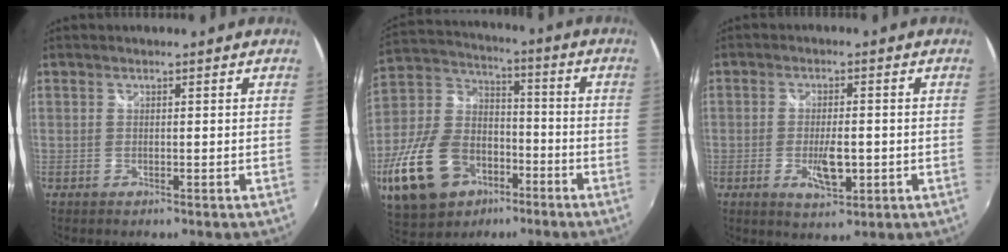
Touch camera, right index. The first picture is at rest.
{"total": 22.5, "force": [-10.9, 14.6, 13.2], "torque": [-0.306, 0.002, -0.177]}
{"total": 6.1, "force": [-1.6, 2.3, 5.4], "torque": [-0.100, -0.010, -0.024]}